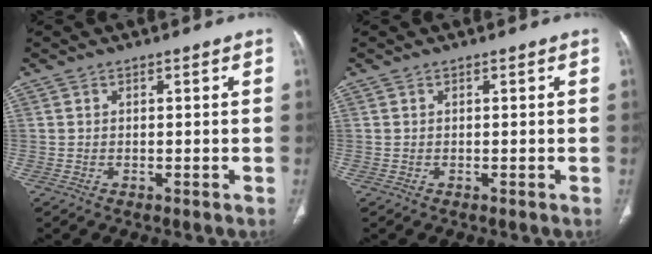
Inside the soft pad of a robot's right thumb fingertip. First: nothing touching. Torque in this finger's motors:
{"motor_torque": [0.05, 0.05, 0.00, 0.00, 0.02]}